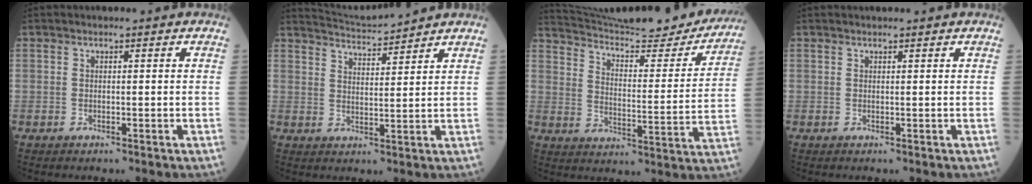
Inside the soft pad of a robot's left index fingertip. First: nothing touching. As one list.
[{"total": 6.4, "force": [6.3, -1.1, 0.2], "torque": [-0.017, 0.009, 0.110]}, {"total": 26.6, "force": [24.9, 2.9, 9.0], "torque": [-0.140, -0.065, 0.327]}, {"total": 1.3, "force": [1.2, 0.0, 0.5], "torque": [-0.003, 0.014, 0.019]}]